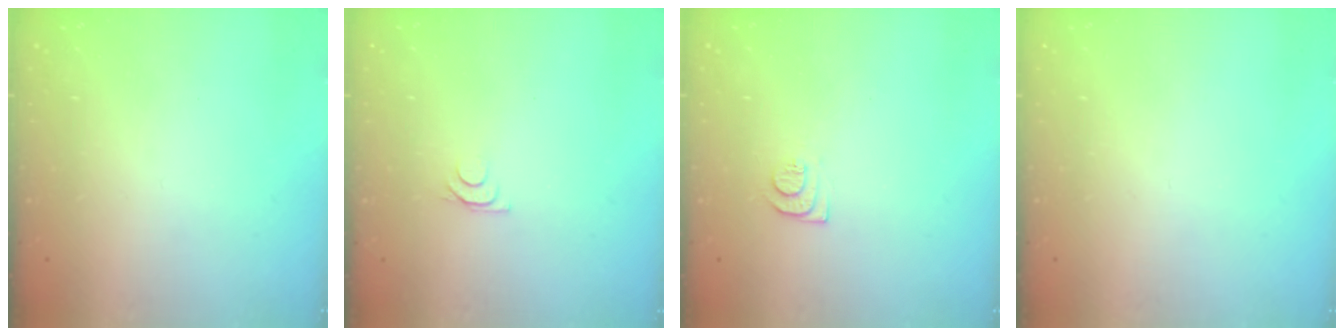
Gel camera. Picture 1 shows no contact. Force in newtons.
{"total": 4.2, "press": 4.1, "slide": 0.5}
{"total": 6.7, "press": 6.6, "slide": 0.7}
{"total": 0.0}